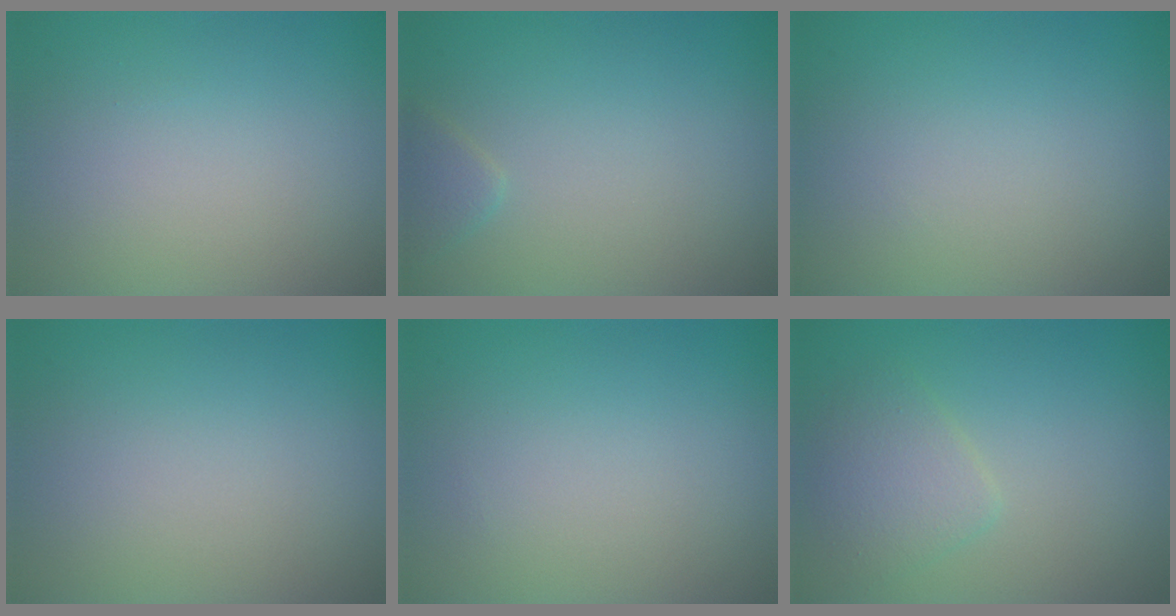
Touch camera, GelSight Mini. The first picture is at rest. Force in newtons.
{"total": 1.3, "press": 1.3, "slide": 0.1}
{"total": 0.0}
{"total": 0.0}
{"total": 0.0}
{"total": 2.6, "press": 2.6, "slide": 0.1}